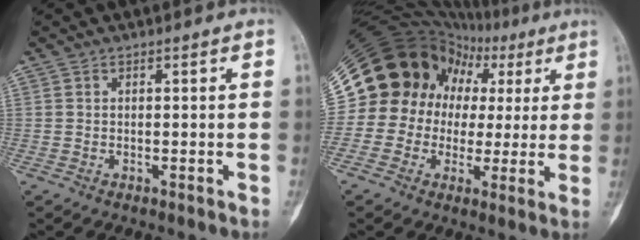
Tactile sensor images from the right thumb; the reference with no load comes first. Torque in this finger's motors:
{"motor_torque": [-0.77, 2.04, 1.20, 0.52, 0.21]}